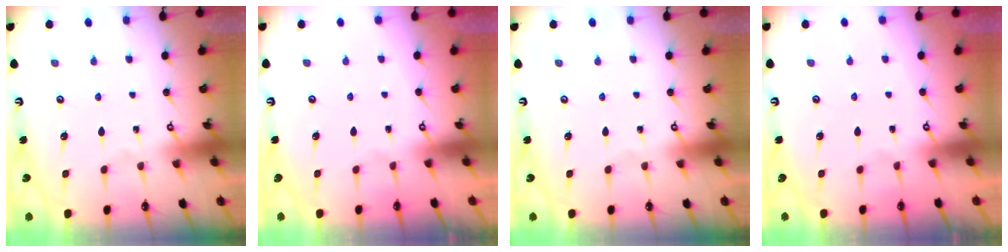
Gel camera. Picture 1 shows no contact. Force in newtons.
{"total": 1.3, "press": 1.1, "slide": 0.8}
{"total": 0.0}
{"total": 1.3, "press": 1.1, "slide": 0.8}